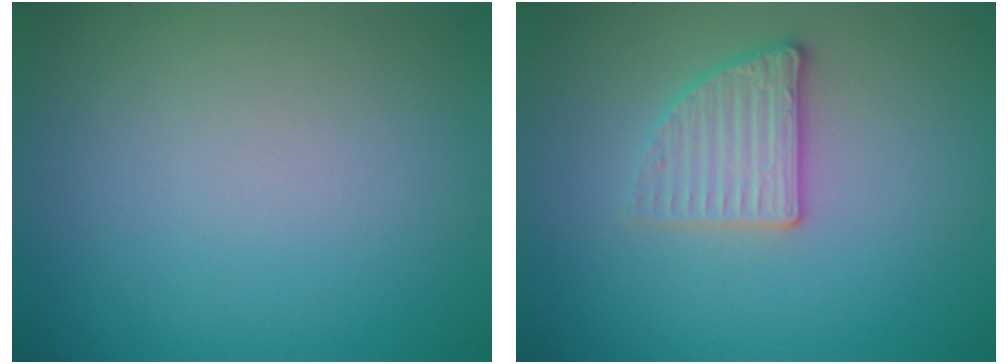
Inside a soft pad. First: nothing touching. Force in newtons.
{"total": 2.6, "press": 2.4, "slide": 1.0}